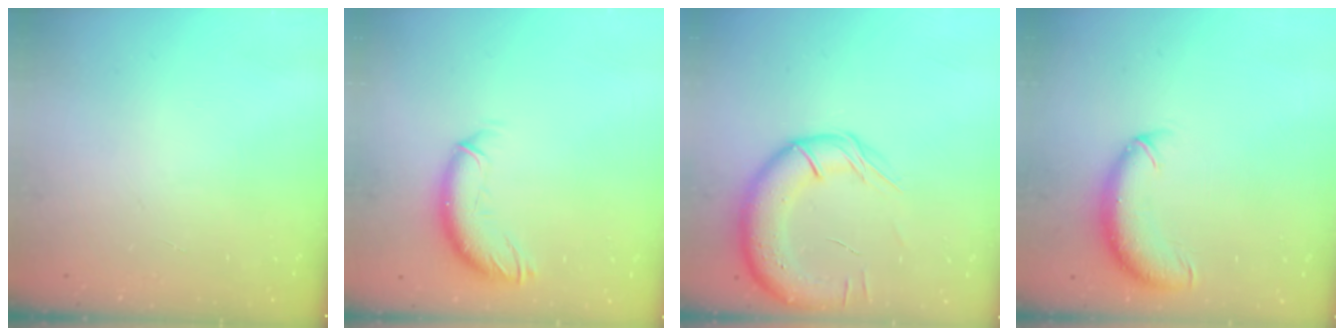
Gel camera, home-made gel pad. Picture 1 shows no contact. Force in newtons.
{"total": 10.7, "press": 10.6, "slide": 1.0}
{"total": 15.4, "press": 14.9, "slide": 4.0}
{"total": 11.5, "press": 11.2, "slide": 2.6}